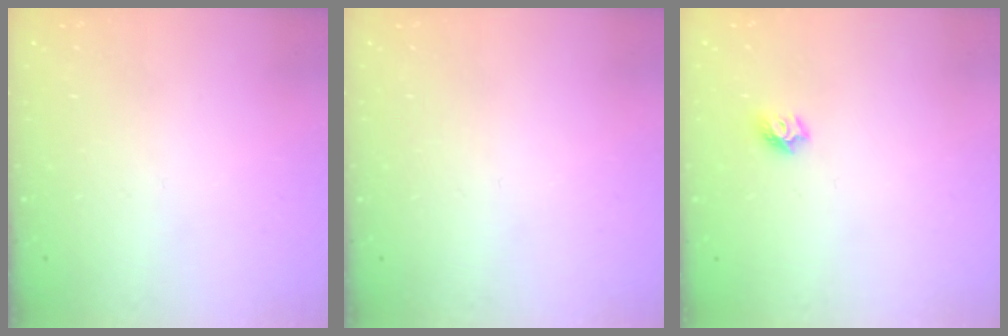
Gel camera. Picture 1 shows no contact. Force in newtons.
{"total": 0.0}
{"total": 6.2, "press": 6.2, "slide": 0.6}